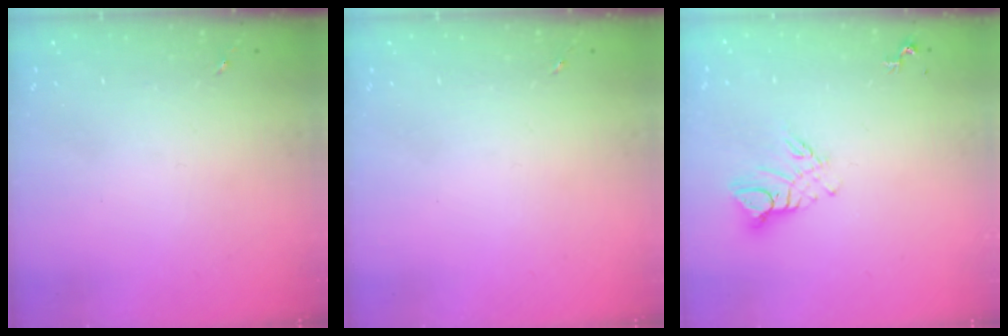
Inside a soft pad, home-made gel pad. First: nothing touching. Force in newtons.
{"total": 0.0}
{"total": 8.7, "press": 8.6, "slide": 0.9}